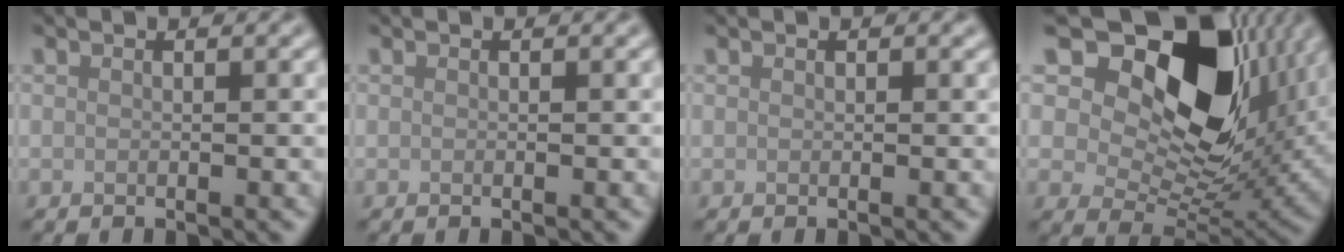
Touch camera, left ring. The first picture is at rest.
{"total": 0.0}
{"total": 0.0}
{"total": 16.1, "force": [7.2, 9.7, 10.6], "torque": [-0.178, 0.008, 0.124]}